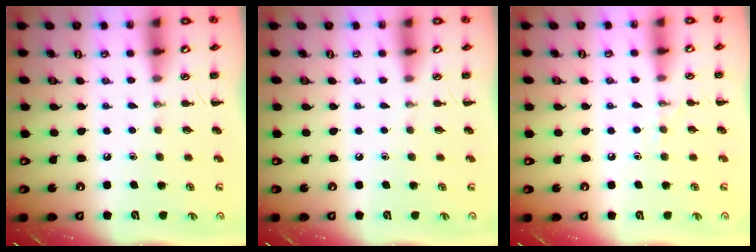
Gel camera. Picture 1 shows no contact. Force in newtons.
{"total": 0.0}
{"total": 5.0, "press": 4.9, "slide": 1.2}